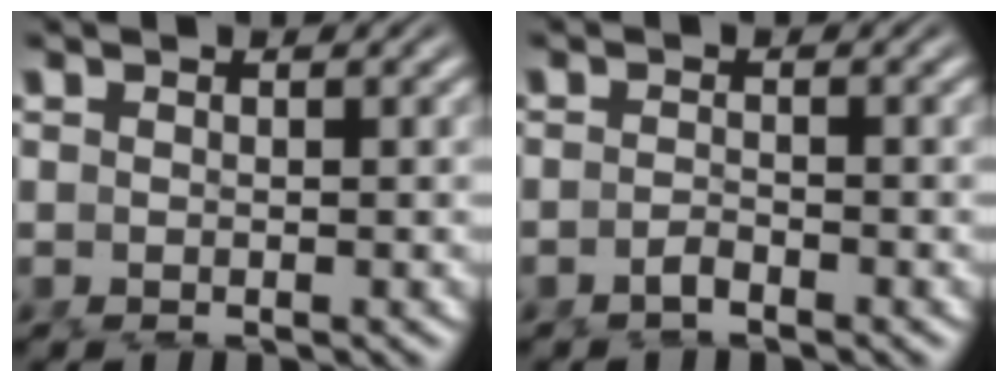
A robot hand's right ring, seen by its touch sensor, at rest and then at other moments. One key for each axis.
{"total": 1.0, "fx": -1.0, "fy": -0.4, "fz": 0.1, "tx": 0.001, "ty": 0.001, "tz": -0.018}